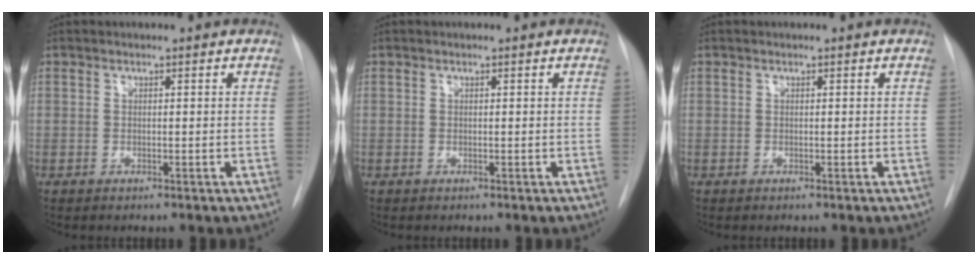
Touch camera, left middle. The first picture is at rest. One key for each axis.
{"total": 0.0}
{"total": 0.0}